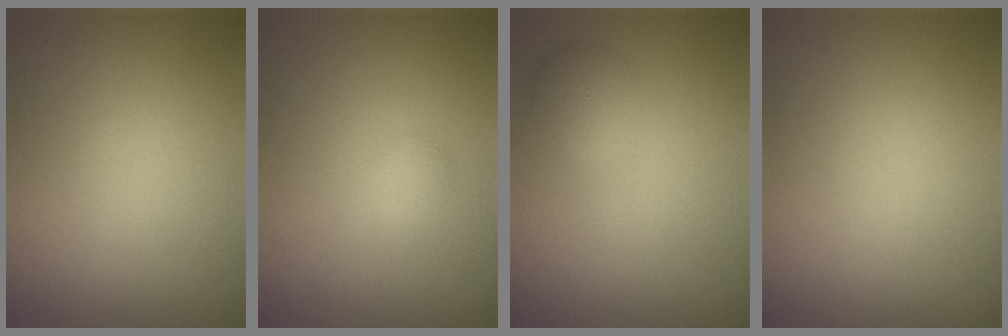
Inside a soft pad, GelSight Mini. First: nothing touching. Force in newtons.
{"total": 0.9, "press": 0.9, "slide": 0.1}
{"total": 1.8, "press": 1.8, "slide": 0.1}
{"total": 0.0}